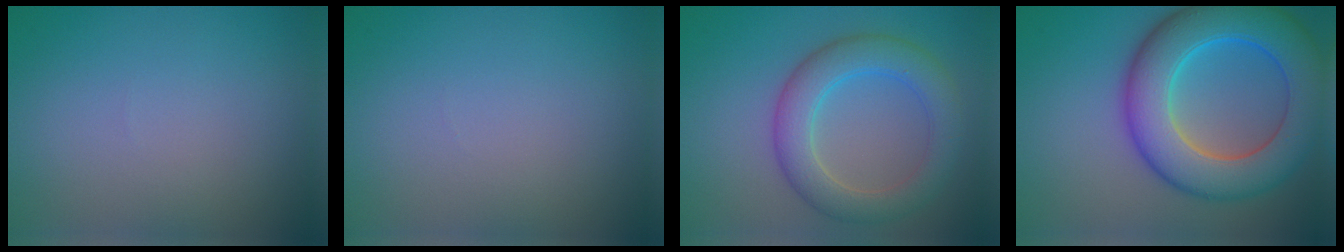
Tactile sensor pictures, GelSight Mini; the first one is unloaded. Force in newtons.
{"total": 0.0}
{"total": 5.5, "press": 5.5, "slide": 0.1}
{"total": 10.8, "press": 10.8, "slide": 0.5}